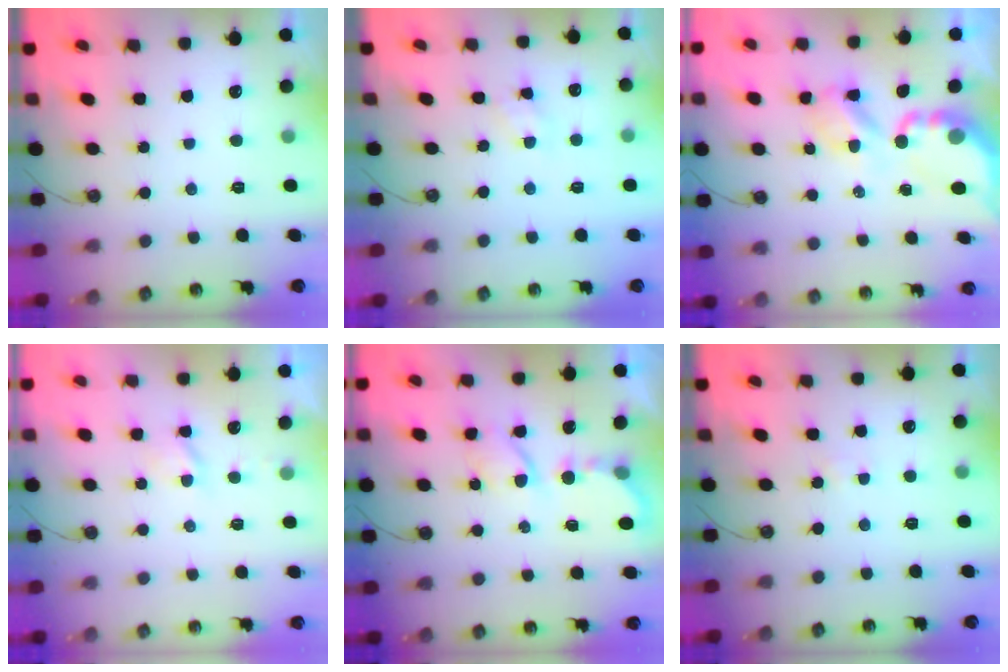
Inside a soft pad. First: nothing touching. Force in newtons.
{"total": 4.0, "press": 4.0, "slide": 0.5}
{"total": 6.9, "press": 6.8, "slide": 0.5}
{"total": 3.4, "press": 3.4, "slide": 0.6}
{"total": 6.0, "press": 6.0, "slide": 0.5}
{"total": 3.0, "press": 2.9, "slide": 0.4}